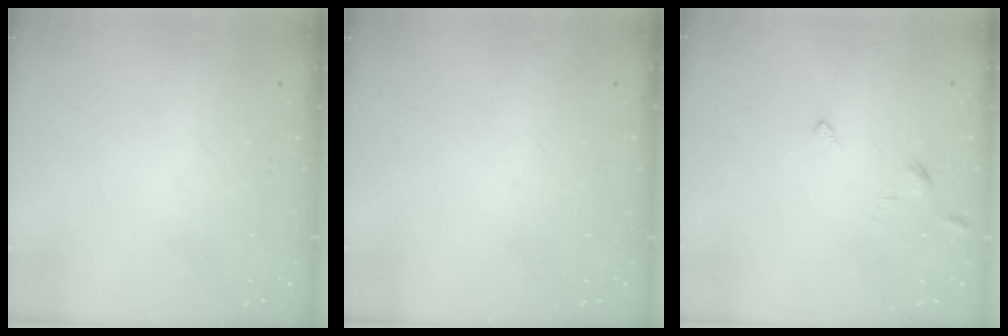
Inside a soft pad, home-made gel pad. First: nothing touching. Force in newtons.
{"total": 0.0}
{"total": 2.8, "press": 2.8, "slide": 0.6}